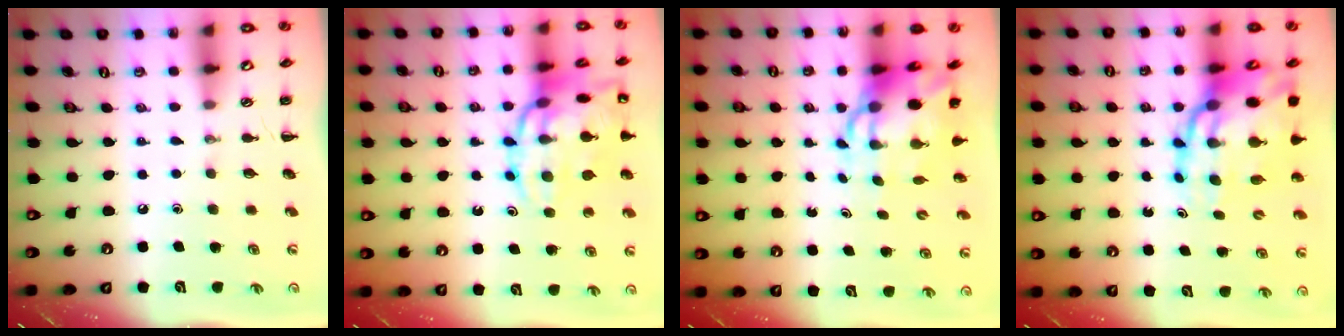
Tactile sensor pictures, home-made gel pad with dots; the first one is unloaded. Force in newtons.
{"total": 20.4, "press": 20.2, "slide": 2.5}
{"total": 9.4, "press": 9.0, "slide": 2.7}
{"total": 17.5, "press": 16.8, "slide": 4.9}